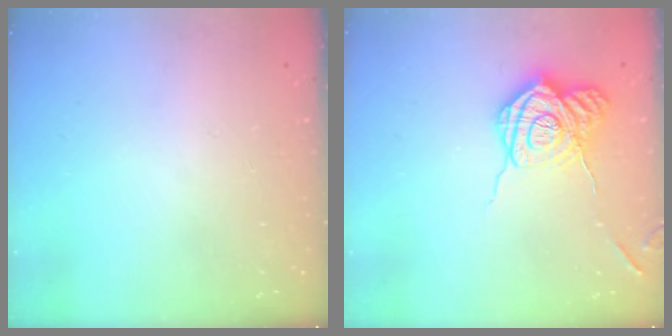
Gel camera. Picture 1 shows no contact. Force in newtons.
{"total": 17.0, "press": 17.0, "slide": 0.9}